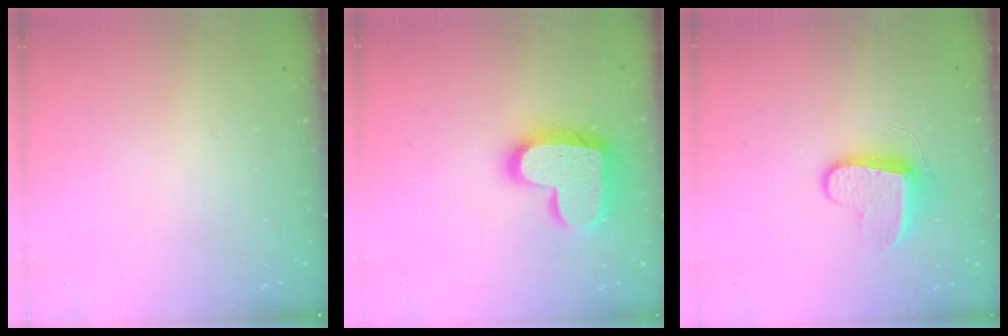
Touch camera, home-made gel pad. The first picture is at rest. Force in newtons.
{"total": 19.5, "press": 19.5, "slide": 1.4}
{"total": 9.0, "press": 9.0, "slide": 0.4}